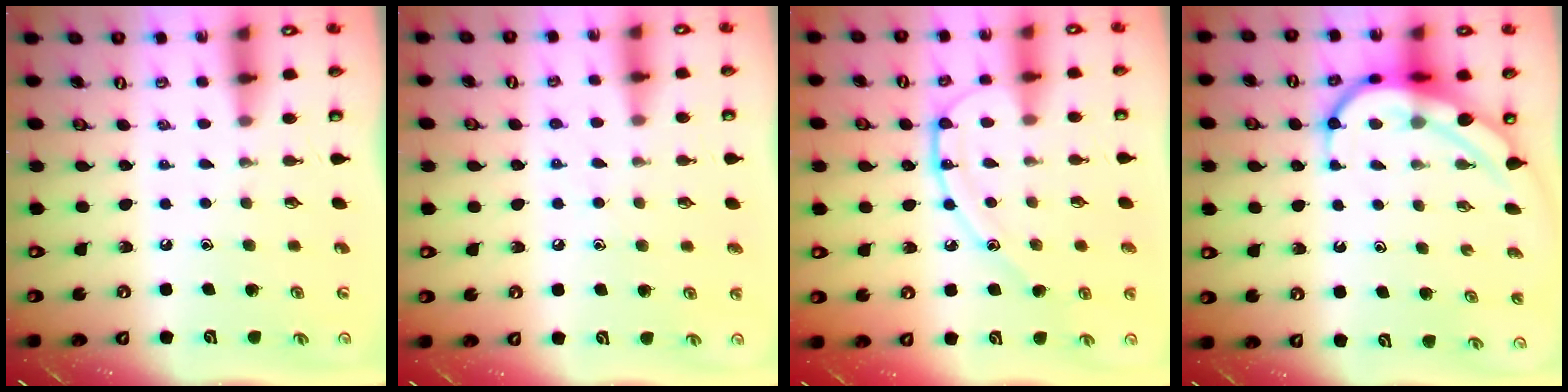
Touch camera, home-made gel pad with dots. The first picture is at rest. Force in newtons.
{"total": 5.5, "press": 5.4, "slide": 0.7}
{"total": 10.6, "press": 10.6, "slide": 0.2}
{"total": 8.4, "press": 8.3, "slide": 0.5}